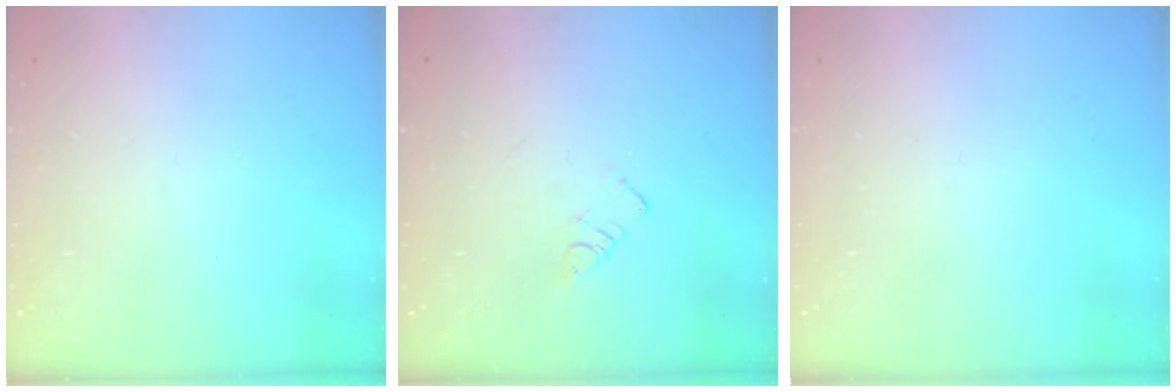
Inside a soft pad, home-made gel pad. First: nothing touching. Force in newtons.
{"total": 3.2, "press": 3.2, "slide": 0.4}
{"total": 1.5, "press": 1.5, "slide": 0.1}